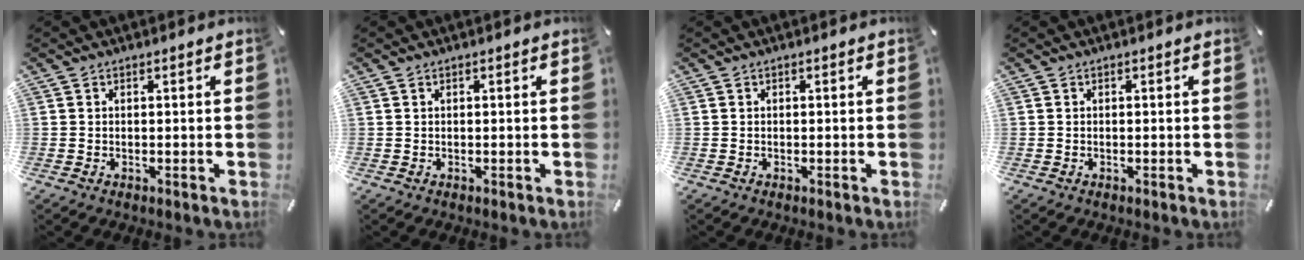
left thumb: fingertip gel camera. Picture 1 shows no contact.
{"total": 0.0}
{"total": 0.0}
{"total": 0.0}